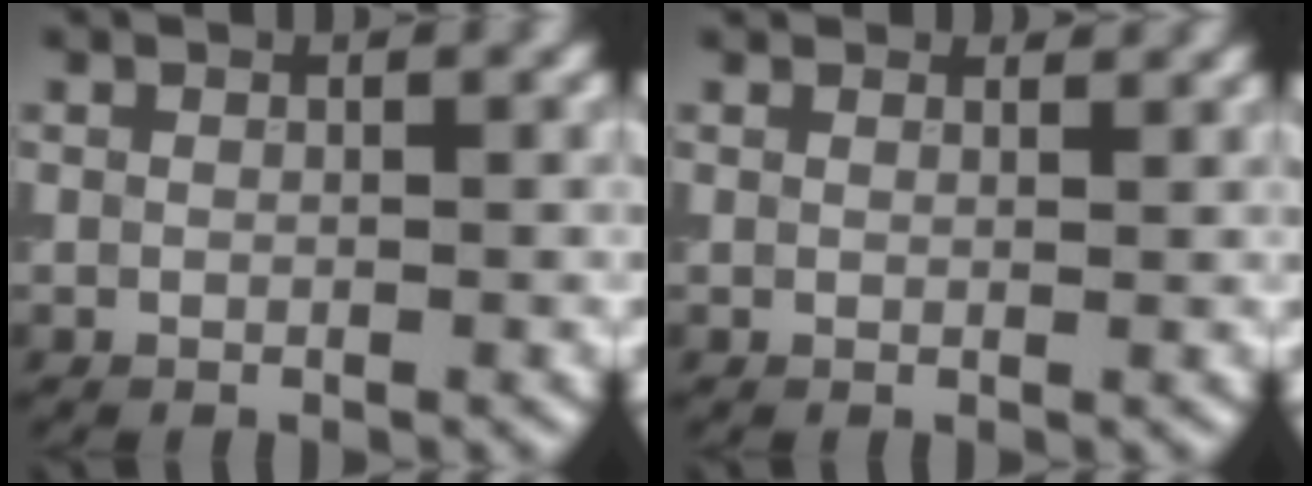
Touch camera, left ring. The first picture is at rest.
{"total": 2.2, "force": [2.1, 0.6, 0.5], "torque": [-0.015, 0.000, 0.023]}